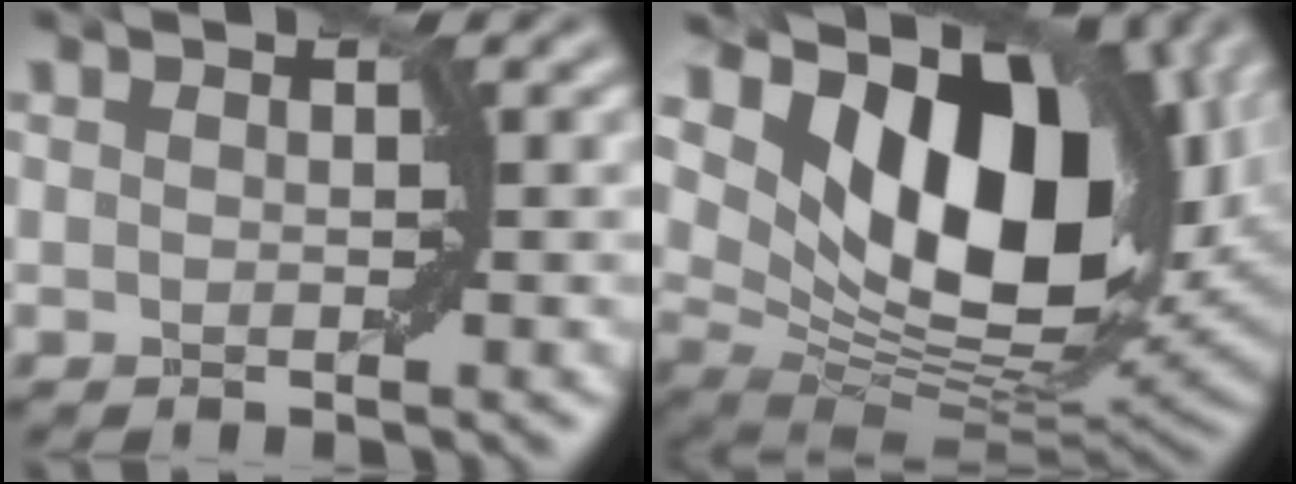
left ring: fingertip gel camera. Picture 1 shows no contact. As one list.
[{"total": 16.3, "force": [6.0, 9.3, 12.0], "torque": [-0.175, -0.003, 0.106]}]